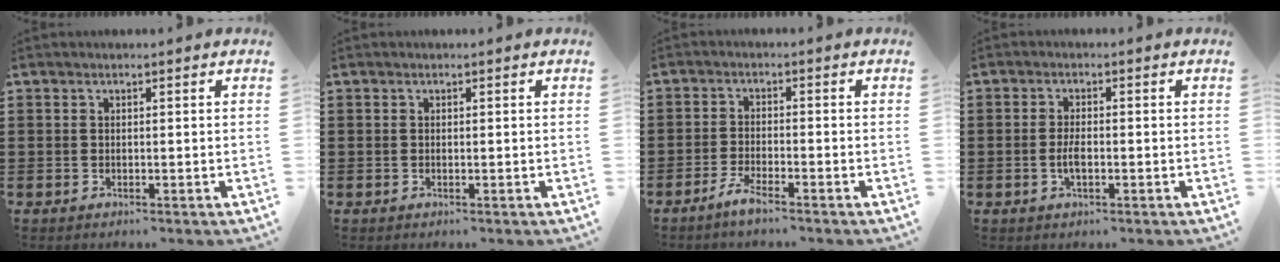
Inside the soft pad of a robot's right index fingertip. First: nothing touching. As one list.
[{"total": 0.0}, {"total": 2.7, "force": [-2.3, 0.0, 1.4], "torque": [-0.039, -0.002, -0.047]}, {"total": 2.8, "force": [-0.8, 0.9, 2.6], "torque": [-0.055, -0.003, -0.017]}]